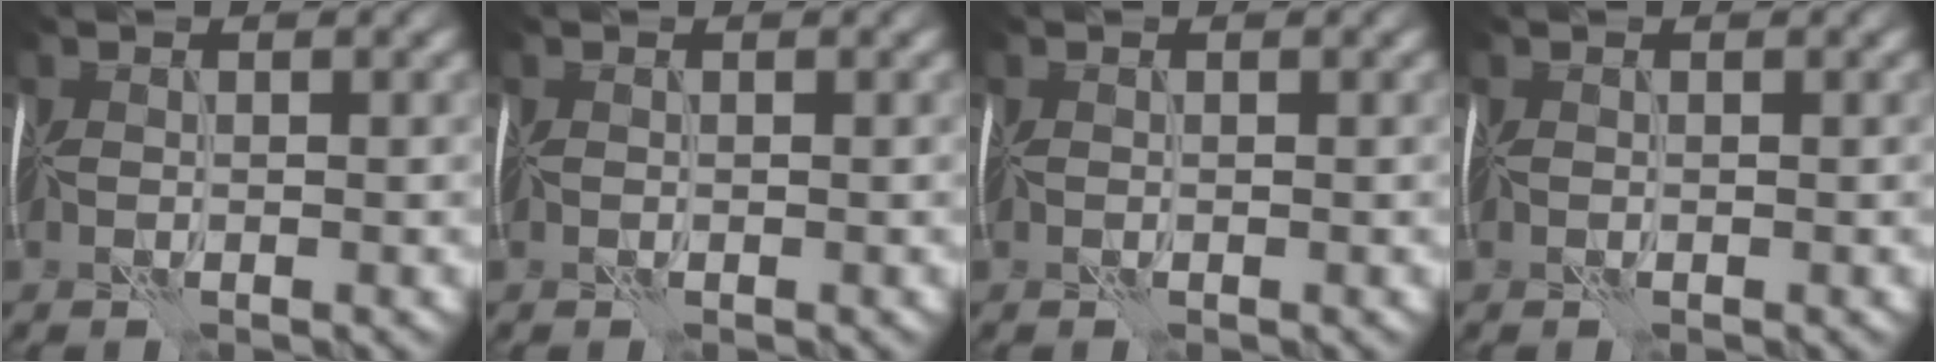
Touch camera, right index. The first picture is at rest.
{"total": 0.0}
{"total": 0.0}
{"total": 0.0}